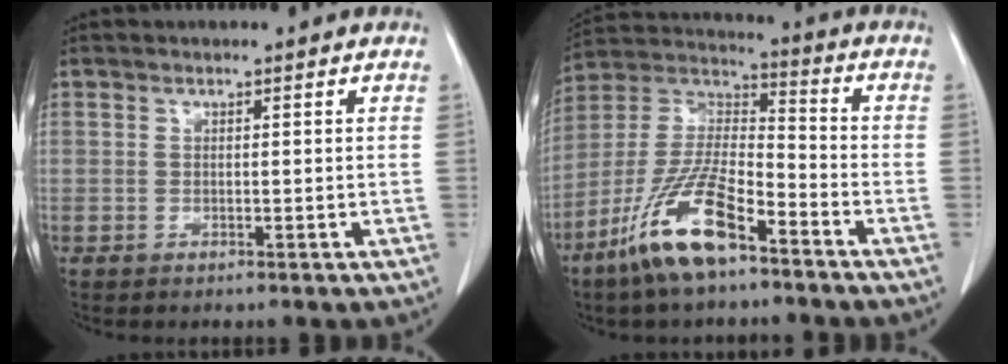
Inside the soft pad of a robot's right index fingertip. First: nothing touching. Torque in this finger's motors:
{"motor_torque": [1.30, -0.84, 0.84, 0.21]}